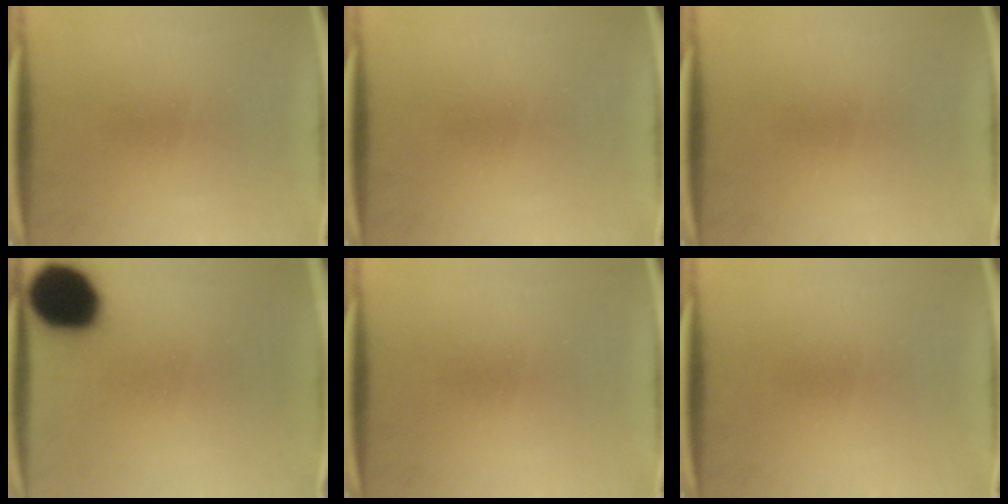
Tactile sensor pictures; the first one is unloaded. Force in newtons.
{"total": 0.0}
{"total": 0.0}
{"total": 18.8}
{"total": 0.0}
{"total": 0.0}